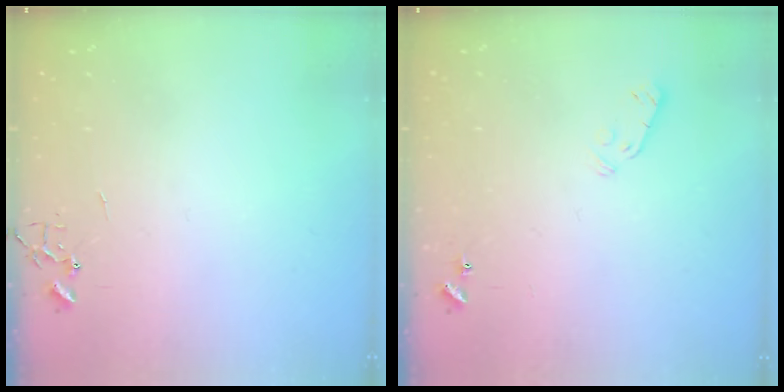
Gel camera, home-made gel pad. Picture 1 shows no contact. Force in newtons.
{"total": 4.1, "press": 4.1, "slide": 0.6}